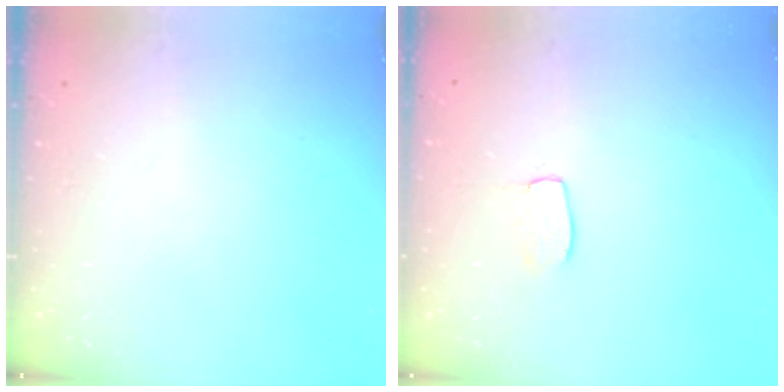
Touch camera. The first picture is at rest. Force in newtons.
{"total": 4.5, "press": 4.5, "slide": 0.3}